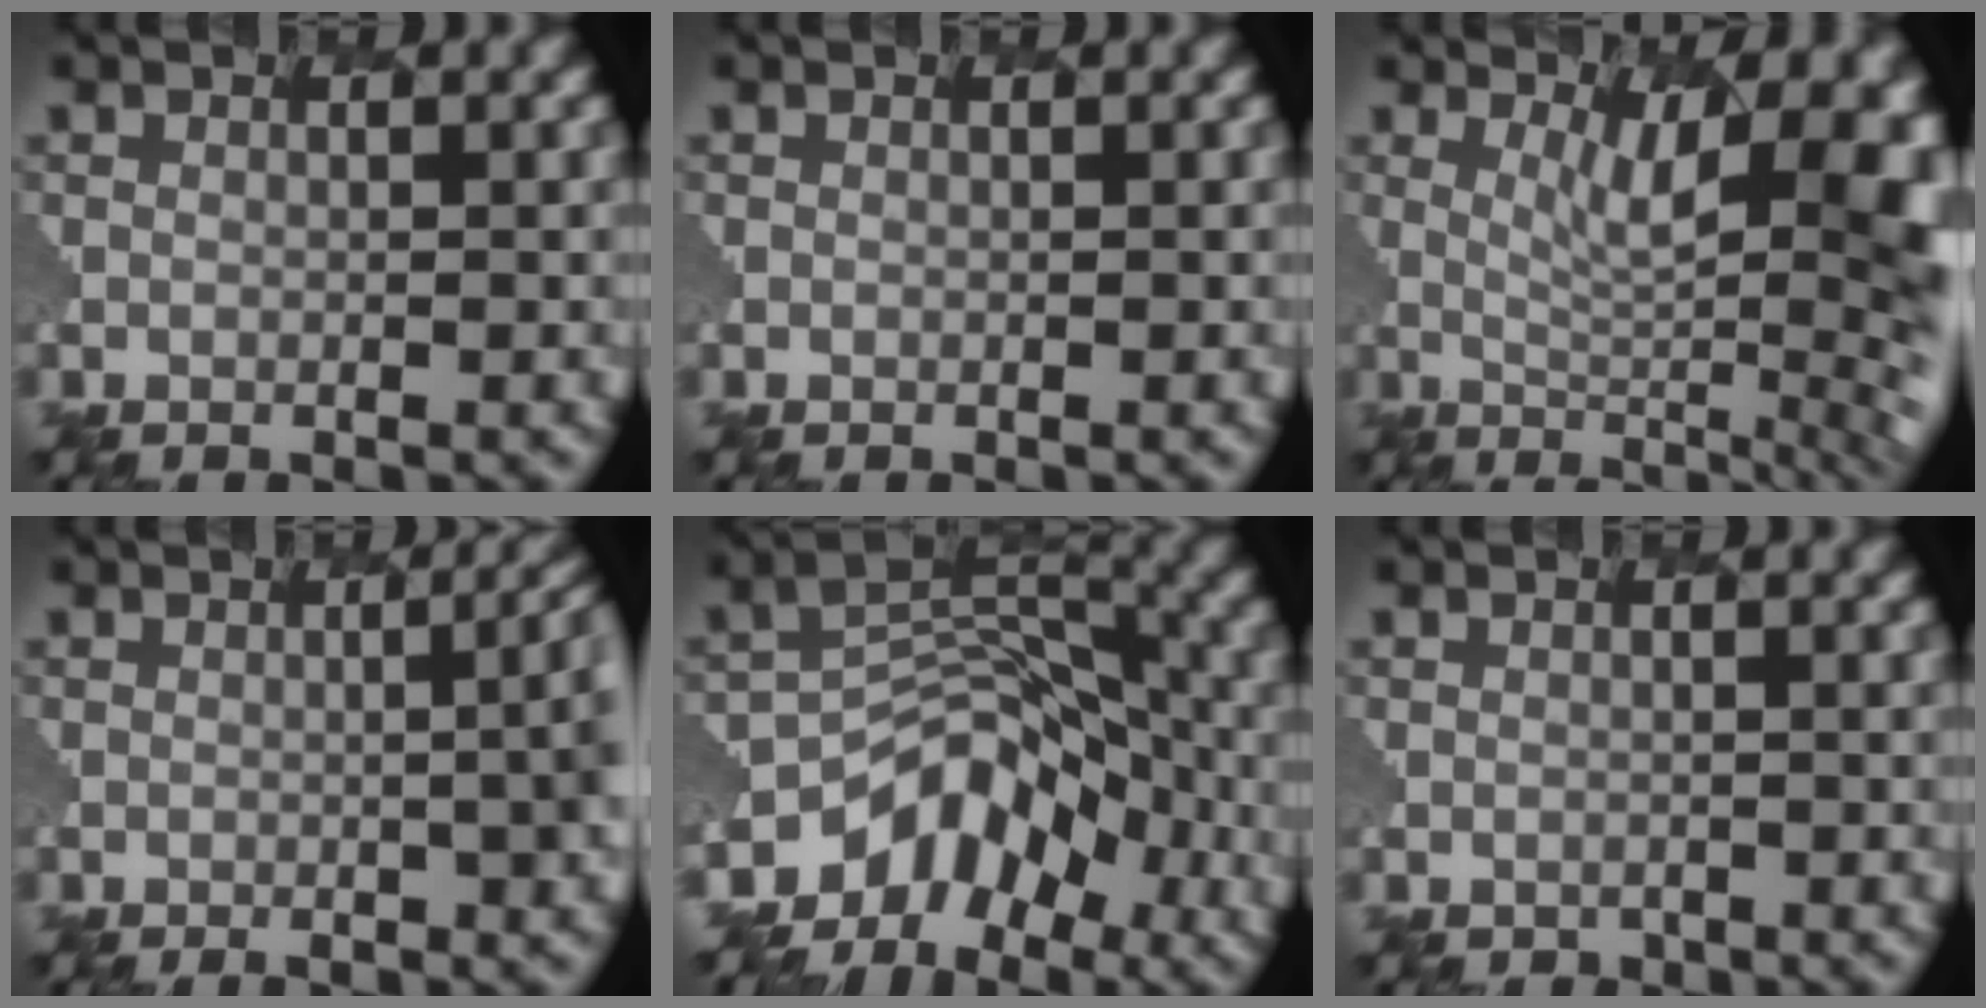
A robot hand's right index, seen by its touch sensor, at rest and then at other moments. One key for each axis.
{"total": 0.0}
{"total": 11.0, "fx": 1.8, "fy": 3.9, "fz": 10.1, "tx": -0.120, "ty": -0.006, "tz": 0.031}
{"total": 7.4, "fx": -1.2, "fy": 3.1, "fz": 6.6, "tx": -0.029, "ty": 0.006, "tz": -0.017}
{"total": 5.8, "fx": -4.3, "fy": 3.4, "fz": 1.8, "tx": -0.020, "ty": 0.000, "tz": -0.083}
{"total": 0.9, "fx": -0.3, "fy": 0.0, "fz": -0.8, "tx": -0.002, "ty": -0.010, "tz": -0.001}